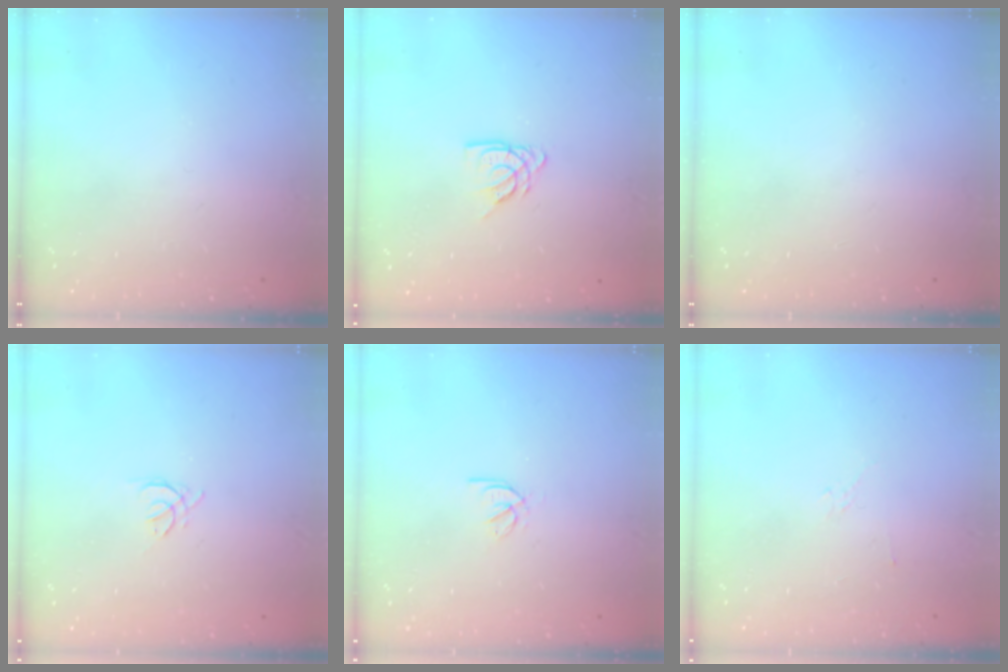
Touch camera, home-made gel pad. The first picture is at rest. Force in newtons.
{"total": 5.3, "press": 5.3, "slide": 0.5}
{"total": 0.0}
{"total": 1.5, "press": 1.4, "slide": 0.6}
{"total": 2.3, "press": 2.2, "slide": 0.5}
{"total": 3.1, "press": 3.0, "slide": 0.8}